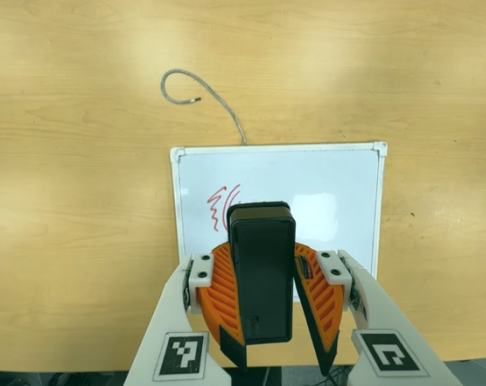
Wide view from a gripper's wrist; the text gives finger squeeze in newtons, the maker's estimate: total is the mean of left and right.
{"total": 10.5, "left": 10.4, "right": 10.7}